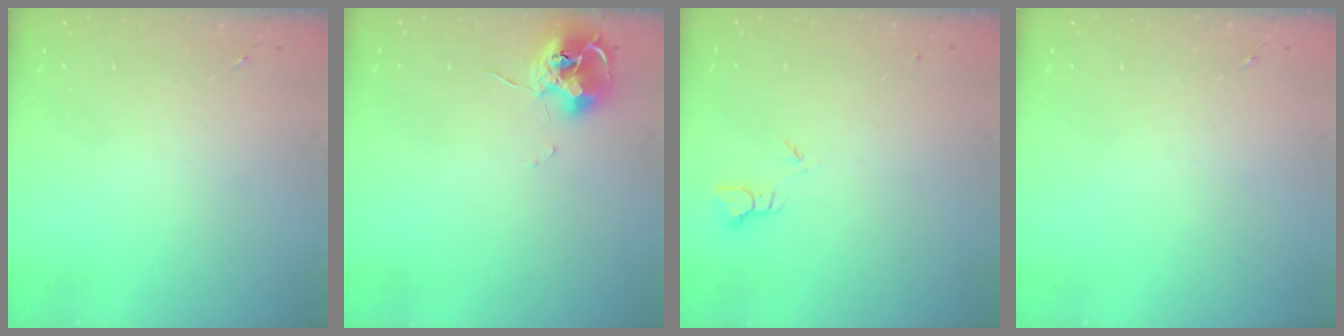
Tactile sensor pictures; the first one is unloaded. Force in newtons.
{"total": 10.4, "press": 10.4, "slide": 0.9}
{"total": 1.8, "press": 1.8, "slide": 0.0}
{"total": 0.0}